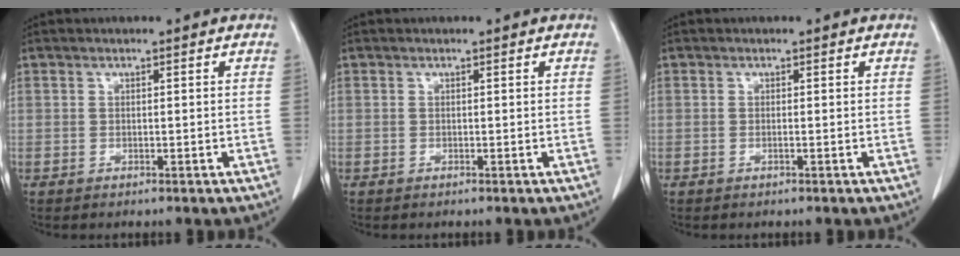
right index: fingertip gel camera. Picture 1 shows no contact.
{"total": 0.0}
{"total": 0.0}